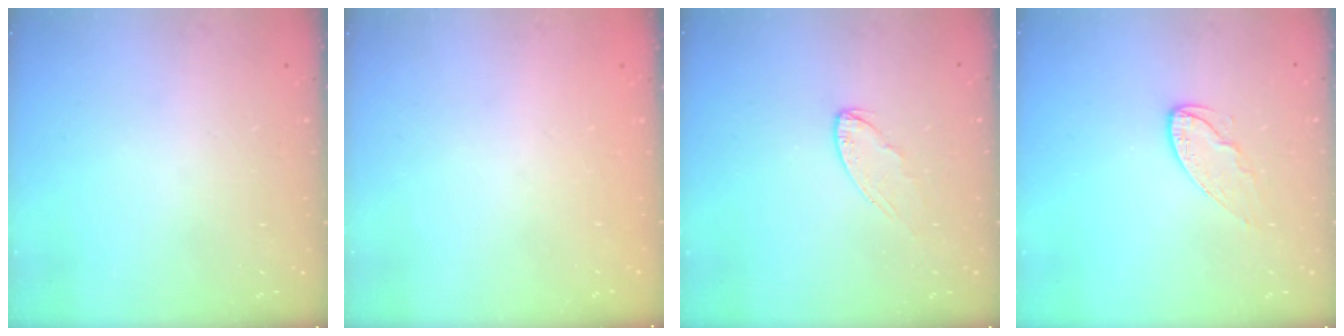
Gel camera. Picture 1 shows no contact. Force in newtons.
{"total": 0.0}
{"total": 3.8, "press": 3.8, "slide": 0.3}
{"total": 7.6, "press": 7.6, "slide": 0.4}